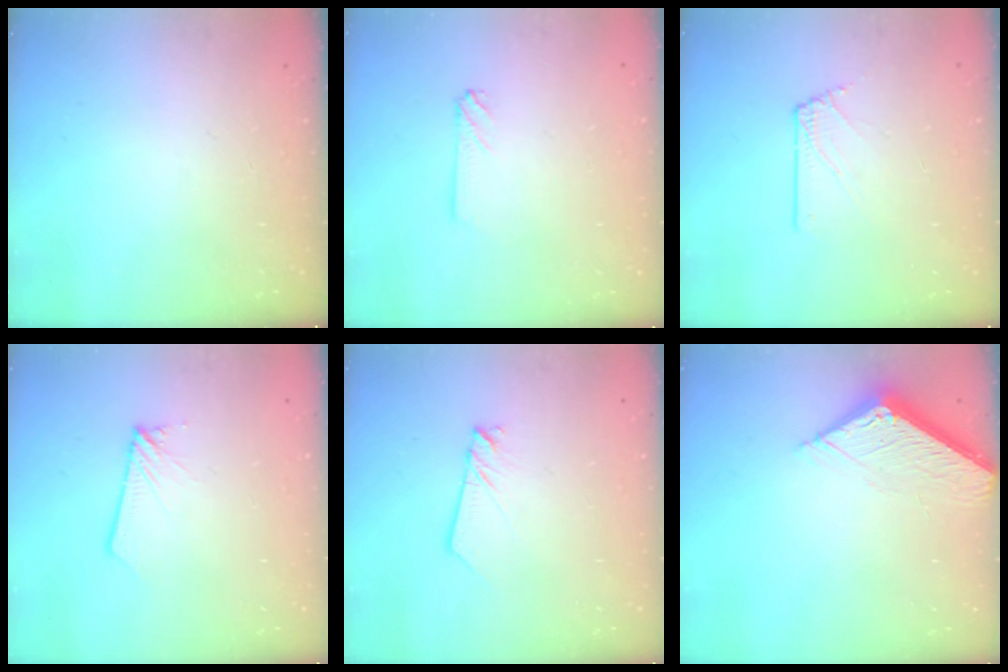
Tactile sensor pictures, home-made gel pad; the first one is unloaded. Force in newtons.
{"total": 2.2, "press": 2.2, "slide": 0.3}
{"total": 4.0, "press": 3.9, "slide": 0.7}
{"total": 2.0, "press": 2.0, "slide": 0.2}
{"total": 2.2, "press": 2.2, "slide": 0.0}
{"total": 8.5, "press": 8.4, "slide": 1.0}